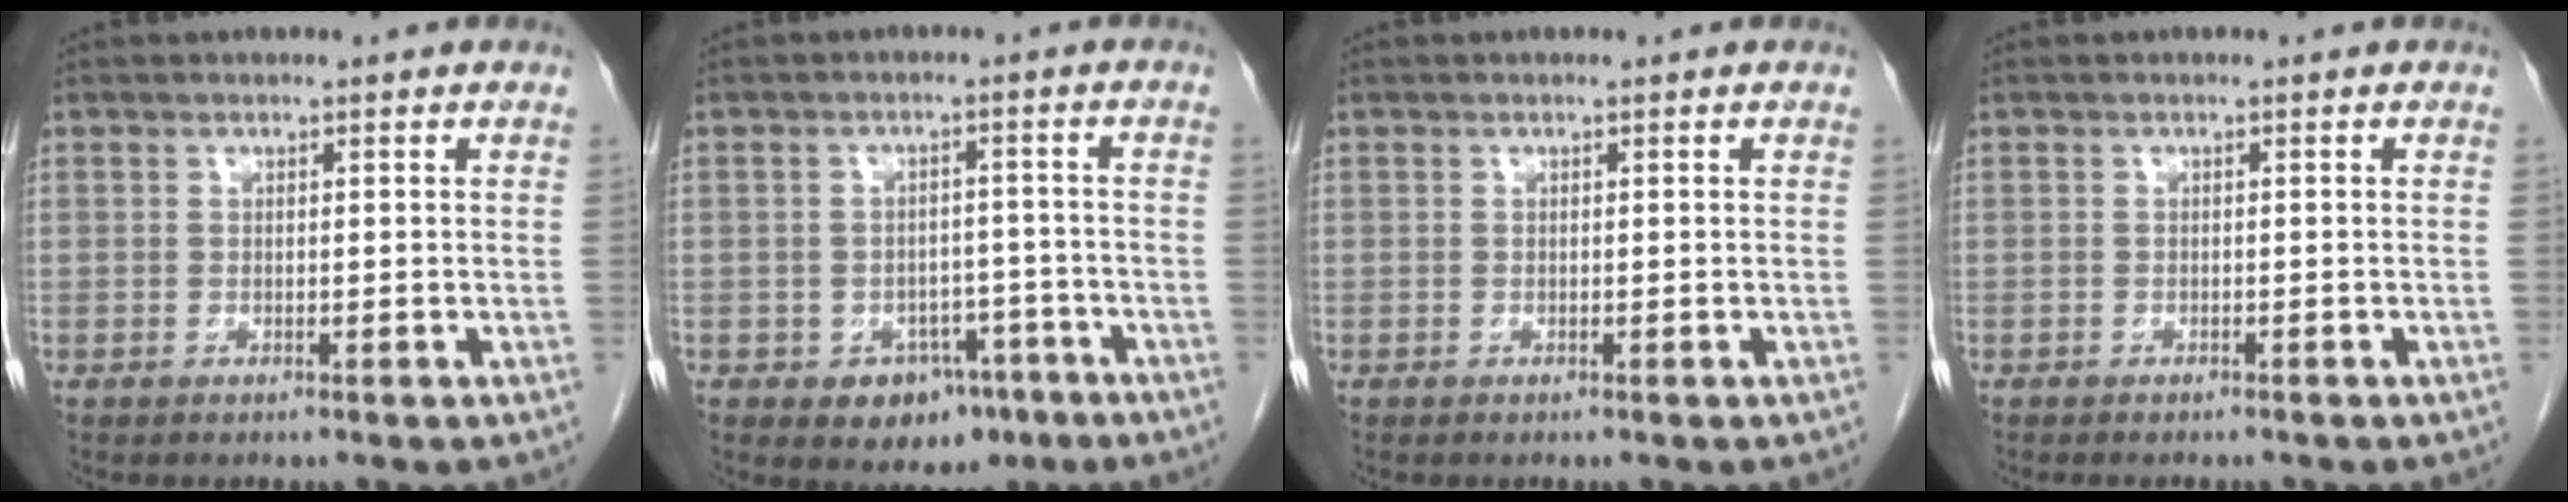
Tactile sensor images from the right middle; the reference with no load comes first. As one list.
[{"total": 6.5, "force": [-3.5, 4.7, 2.8], "torque": [-0.032, 0.009, -0.039]}, {"total": 0.0}, {"total": 3.6, "force": [-3.1, 1.0, 1.5], "torque": [-0.019, -0.006, -0.035]}]